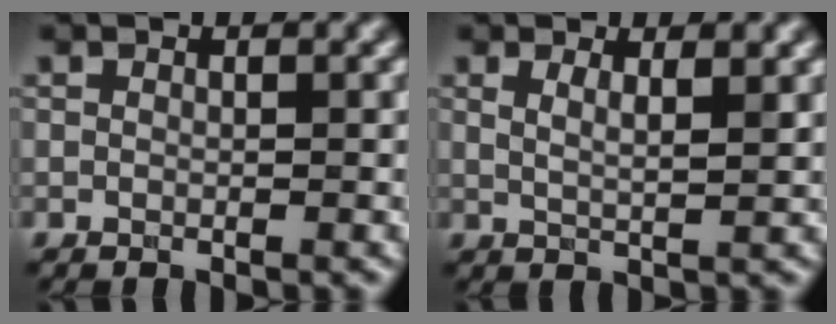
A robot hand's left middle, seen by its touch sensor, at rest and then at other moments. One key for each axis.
{"total": 2.6, "fx": 1.4, "fy": 0.9, "fz": 1.9, "tx": -0.019, "ty": -0.004, "tz": 0.022}